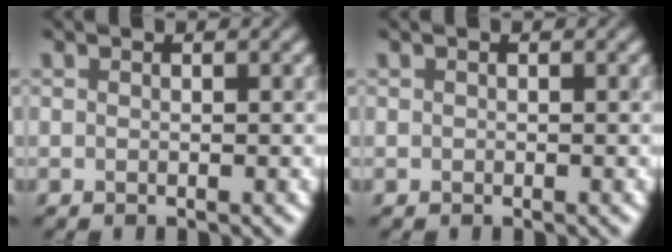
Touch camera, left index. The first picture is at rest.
{"total": 0.0}